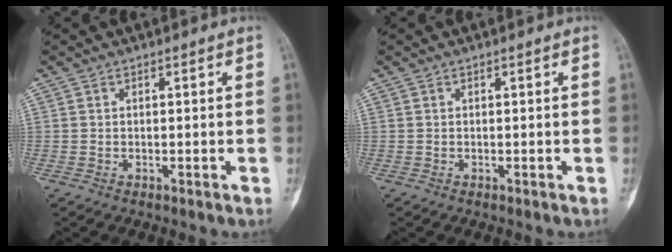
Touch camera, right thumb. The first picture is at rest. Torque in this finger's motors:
{"motor_torque": [0.00, 0.00, 0.00, 0.00, 0.00]}